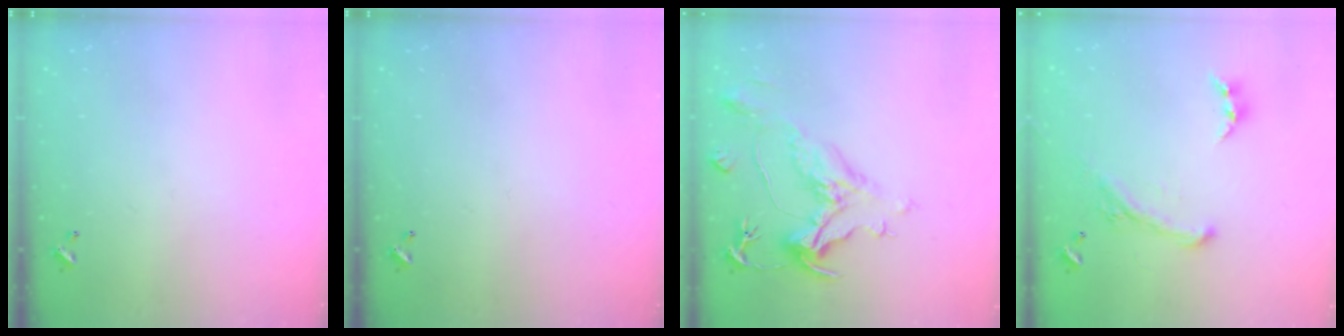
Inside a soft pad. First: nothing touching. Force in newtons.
{"total": 0.0}
{"total": 1.6, "press": 0.0, "slide": 1.6}
{"total": 1.9, "press": 1.3, "slide": 1.4}